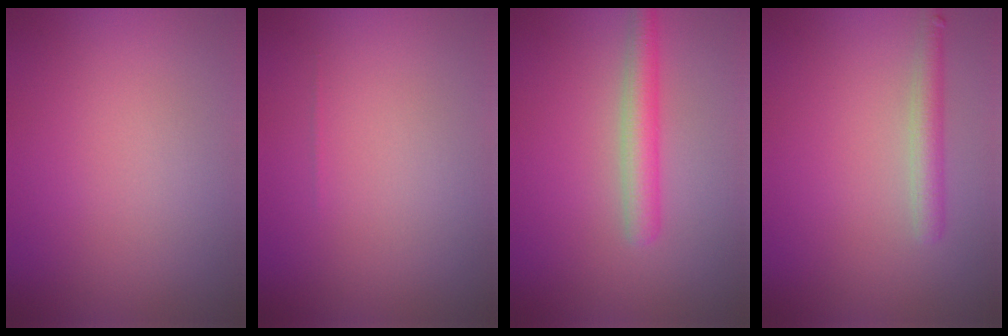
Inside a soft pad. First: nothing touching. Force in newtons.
{"total": 0.0}
{"total": 3.0, "press": 3.0, "slide": 0.1}
{"total": 2.2, "press": 2.2, "slide": 0.1}